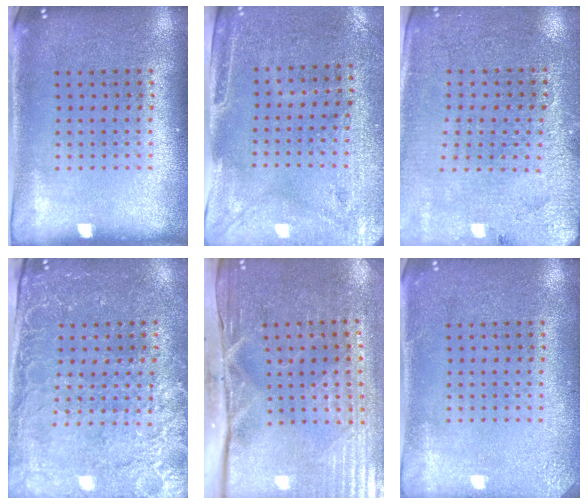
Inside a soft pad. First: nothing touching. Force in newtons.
{"total": 3.0, "press": 2.5, "slide": 1.5}
{"total": 2.8, "press": 2.8, "slide": 0.5}
{"total": 3.1, "press": 2.9, "slide": 1.0}
{"total": 4.7, "press": 4.0, "slide": 2.5}
{"total": 2.0, "press": 2.0, "slide": 0.3}